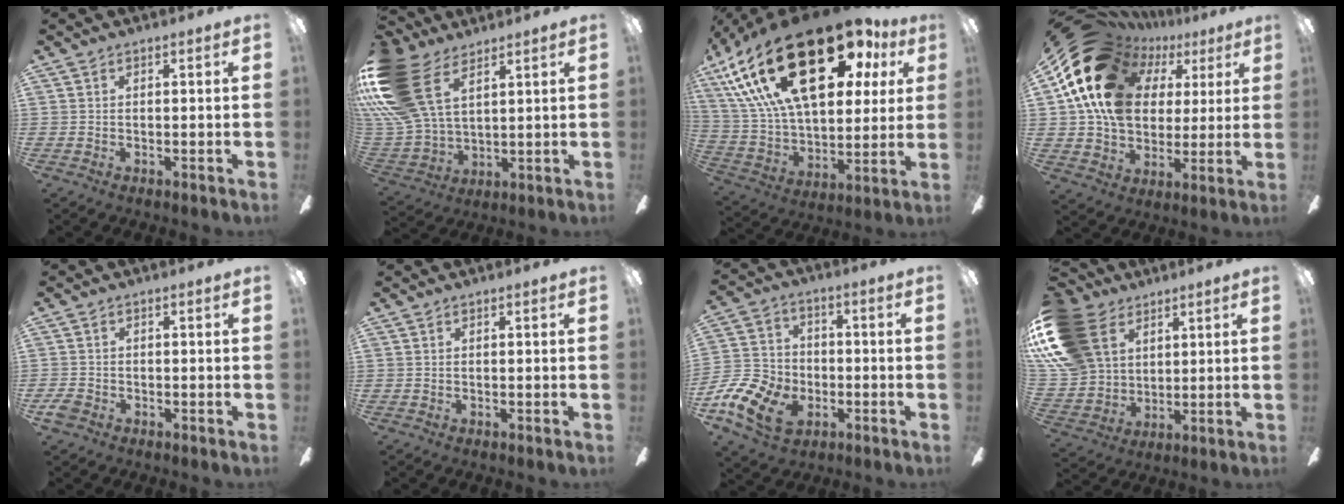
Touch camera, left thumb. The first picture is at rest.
{"total": 23.4, "force": [9.8, 14.9, 15.2], "torque": [-0.339, -0.035, 0.184]}
{"total": 34.5, "force": [16.6, 16.4, 25.4], "torque": [-0.497, -0.088, 0.293]}
{"total": 21.9, "force": [8.3, 15.9, 12.5], "torque": [-0.248, -0.035, 0.155]}
{"total": 2.8, "force": [-1.5, 2.0, 1.3], "torque": [-0.032, 0.004, -0.031]}
{"total": 0.0}
{"total": 14.1, "force": [-5.8, 10.3, 7.7], "torque": [-0.179, 0.040, -0.103]}
{"total": 21.1, "force": [8.6, 15.6, 11.2], "torque": [-0.250, -0.024, 0.162]}